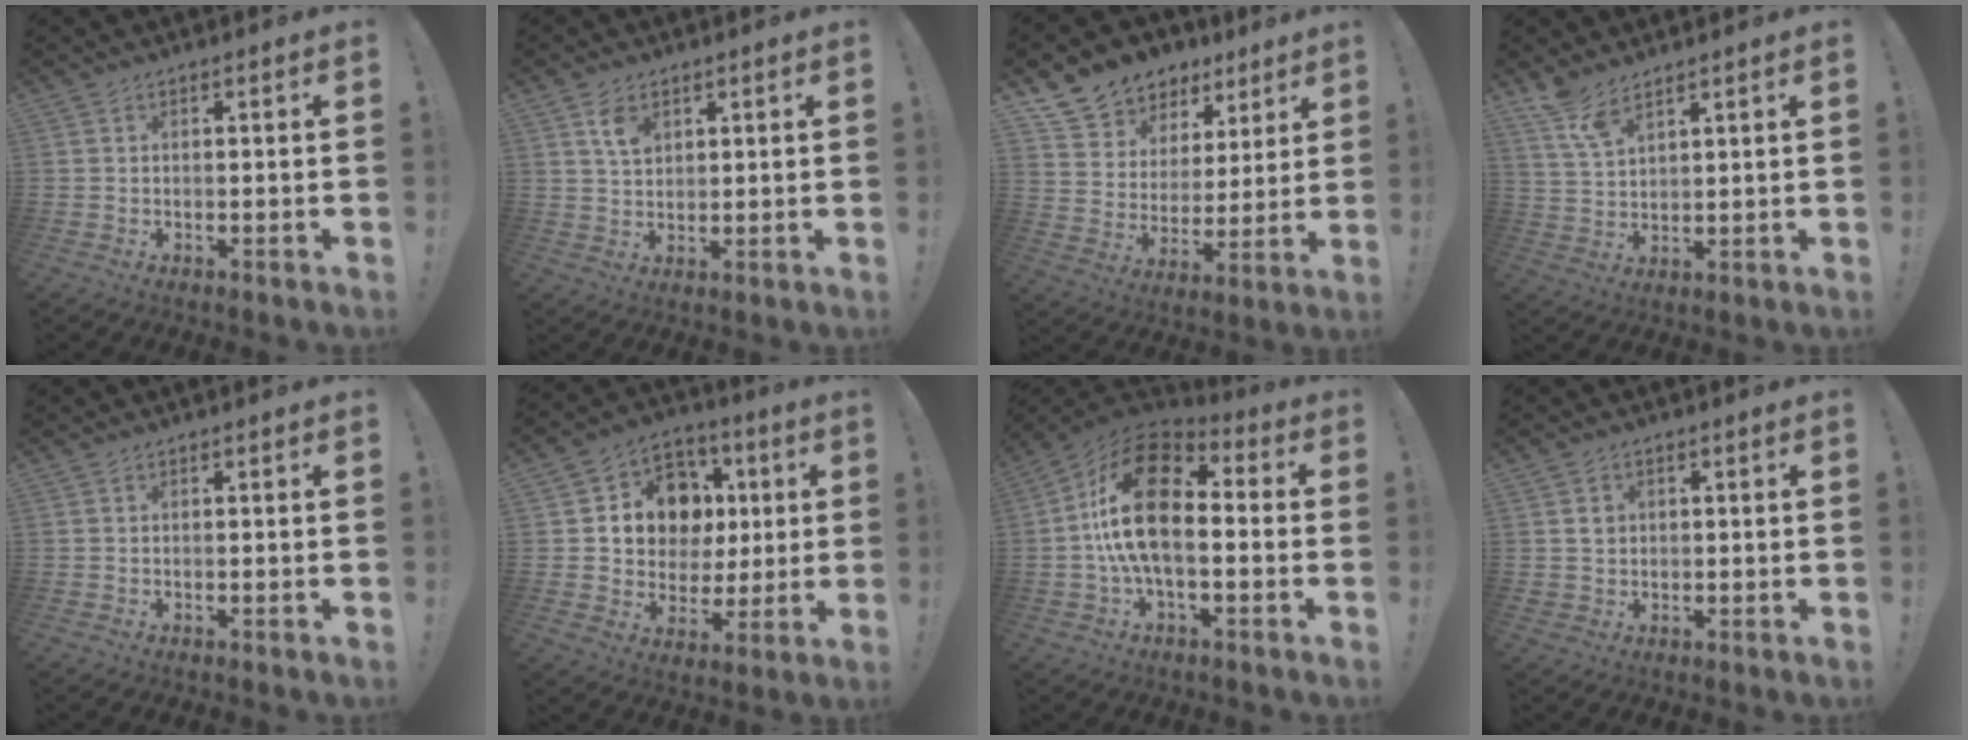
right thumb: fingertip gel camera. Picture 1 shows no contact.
{"total": 5.6, "force": [3.1, 3.5, 3.0], "torque": [-0.044, -0.011, 0.055]}
{"total": 9.8, "force": [6.8, 6.9, 1.1], "torque": [-0.033, -0.054, 0.135]}
{"total": 6.9, "force": [5.5, 2.0, 3.6], "torque": [-0.073, -0.030, 0.104]}
{"total": 0.0}
{"total": 13.8, "force": [3.3, 12.2, 5.5], "torque": [-0.069, -0.015, 0.087]}
{"total": 20.2, "force": [1.2, 10.9, 16.9], "torque": [-0.326, 0.008, 0.022]}
{"total": 3.1, "force": [0.8, 2.8, 0.9], "torque": [0.001, -0.005, 0.012]}